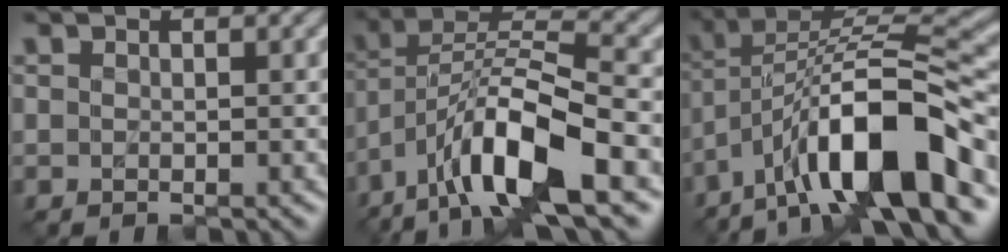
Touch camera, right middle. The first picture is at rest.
{"total": 10.1, "force": [-5.6, 2.6, 8.0], "torque": [-0.145, 0.015, -0.110]}
{"total": 11.5, "force": [-6.3, 3.0, 9.1], "torque": [-0.146, 0.021, -0.115]}